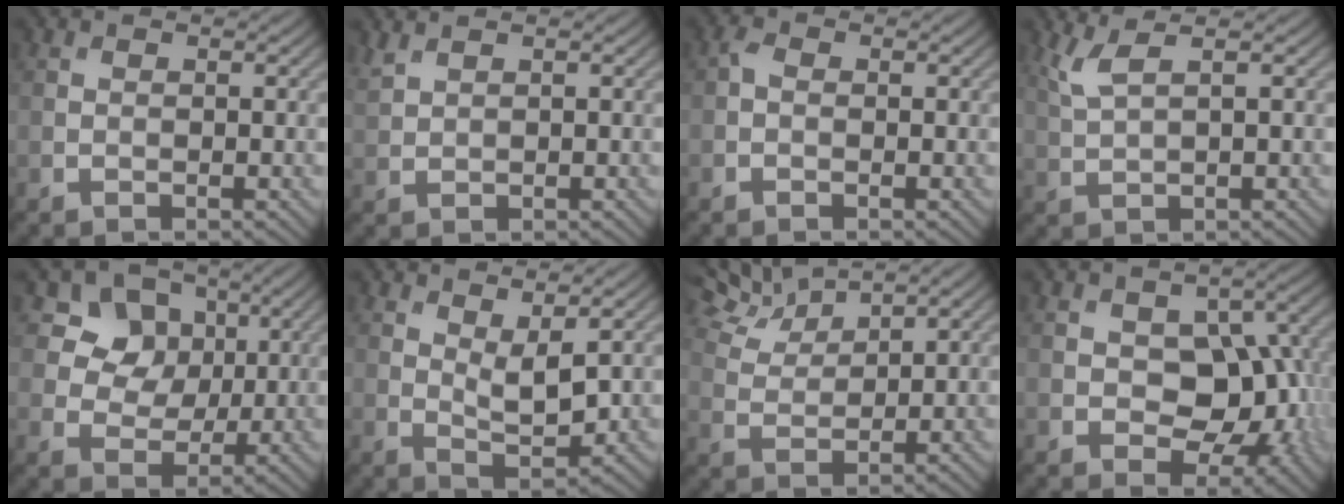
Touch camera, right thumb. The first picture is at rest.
{"total": 1.6, "force": [1.4, 0.2, 0.6], "torque": [-0.019, 0.006, 0.039]}
{"total": 1.1, "force": [-0.3, 0.8, 0.7], "torque": [-0.019, 0.003, -0.010]}
{"total": 3.4, "force": [1.8, 0.7, 2.7], "torque": [-0.059, 0.009, 0.045]}
{"total": 9.2, "force": [4.2, 7.4, 3.5], "torque": [-0.088, -0.012, 0.095]}
{"total": 3.9, "force": [1.8, 1.3, 3.2], "torque": [-0.066, -0.009, 0.036]}
{"total": 5.7, "force": [5.0, 1.1, 2.5], "torque": [-0.064, 0.011, 0.100]}
{"total": 9.4, "force": [-0.5, 6.3, 6.9], "torque": [-0.083, -0.010, -0.007]}